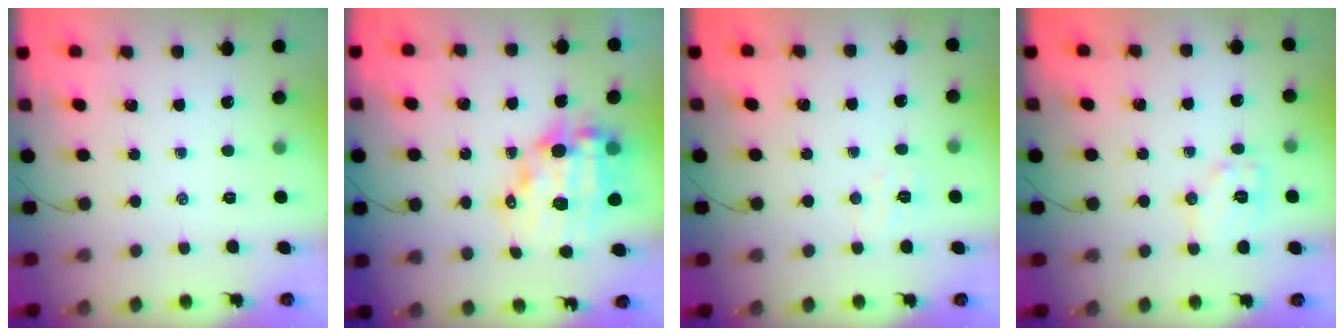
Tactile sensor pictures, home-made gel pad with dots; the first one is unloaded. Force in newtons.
{"total": 13.3, "press": 12.9, "slide": 3.0}
{"total": 4.2, "press": 4.1, "slide": 1.2}
{"total": 8.0, "press": 8.0, "slide": 0.3}